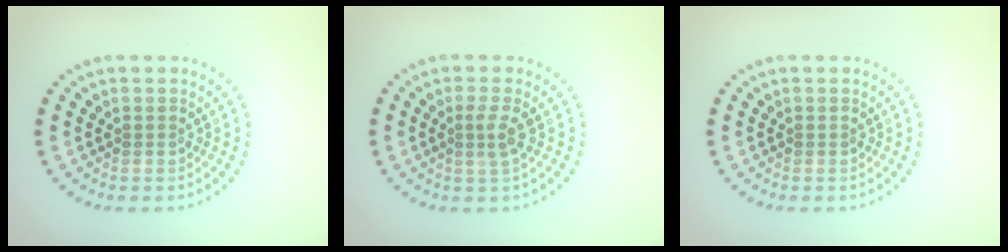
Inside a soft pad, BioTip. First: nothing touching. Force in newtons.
{"total": 1.7, "press": 1.3, "slide": 1.0}
{"total": 0.0}